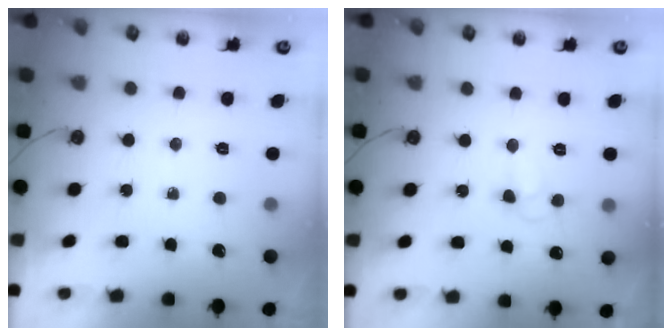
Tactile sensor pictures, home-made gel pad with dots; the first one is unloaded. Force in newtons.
{"total": 5.0, "press": 5.0, "slide": 0.7}